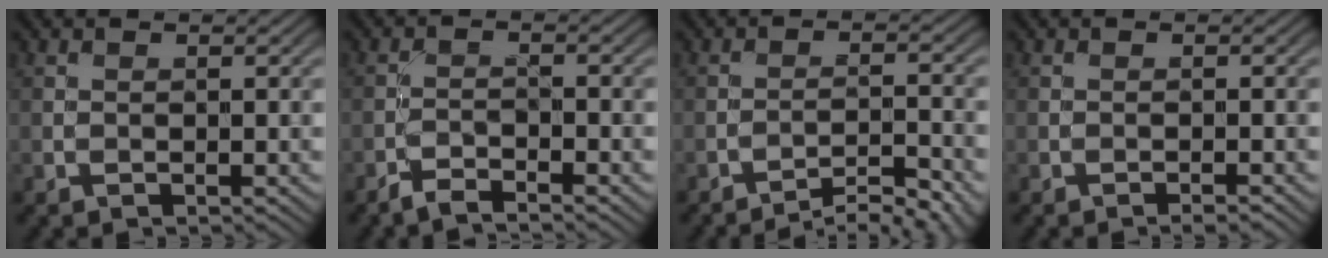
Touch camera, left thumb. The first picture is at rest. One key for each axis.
{"total": 2.8, "fx": -2.5, "fy": 0.2, "fz": 1.1, "tx": -0.025, "ty": 0.001, "tz": -0.052}
{"total": 6.0, "fx": -5.1, "fy": 0.9, "fz": 3.0, "tx": -0.050, "ty": 0.010, "tz": -0.074}
{"total": 0.9, "fx": -0.8, "fy": 0.0, "fz": 0.5, "tx": -0.009, "ty": 0.002, "tz": -0.015}